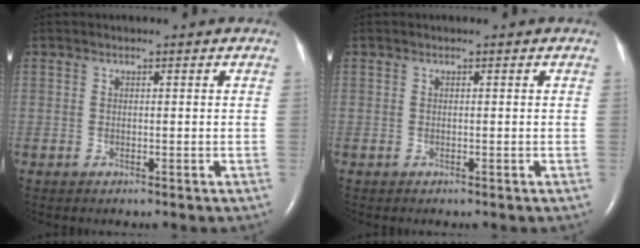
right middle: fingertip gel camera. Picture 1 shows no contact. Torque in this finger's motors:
{"motor_torque": [0.11, -0.06, 0.01, -0.01]}